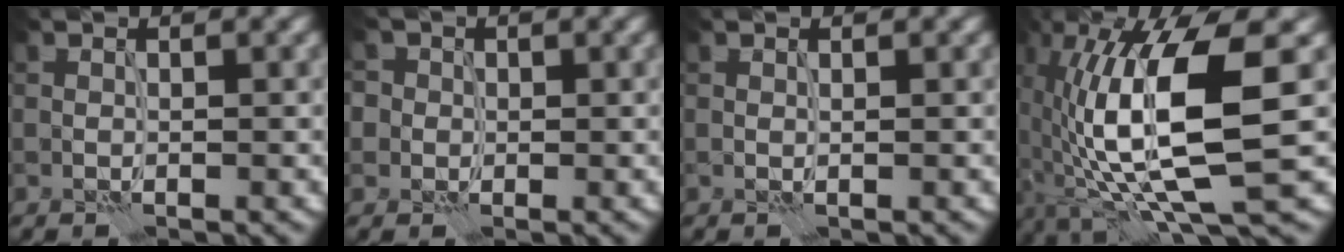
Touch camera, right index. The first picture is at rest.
{"total": 3.8, "force": [1.4, 3.3, 1.1], "torque": [-0.013, 0.011, 0.006]}
{"total": 0.0}
{"total": 12.4, "force": [-0.7, 3.5, 11.9], "torque": [-0.215, 0.000, -0.012]}